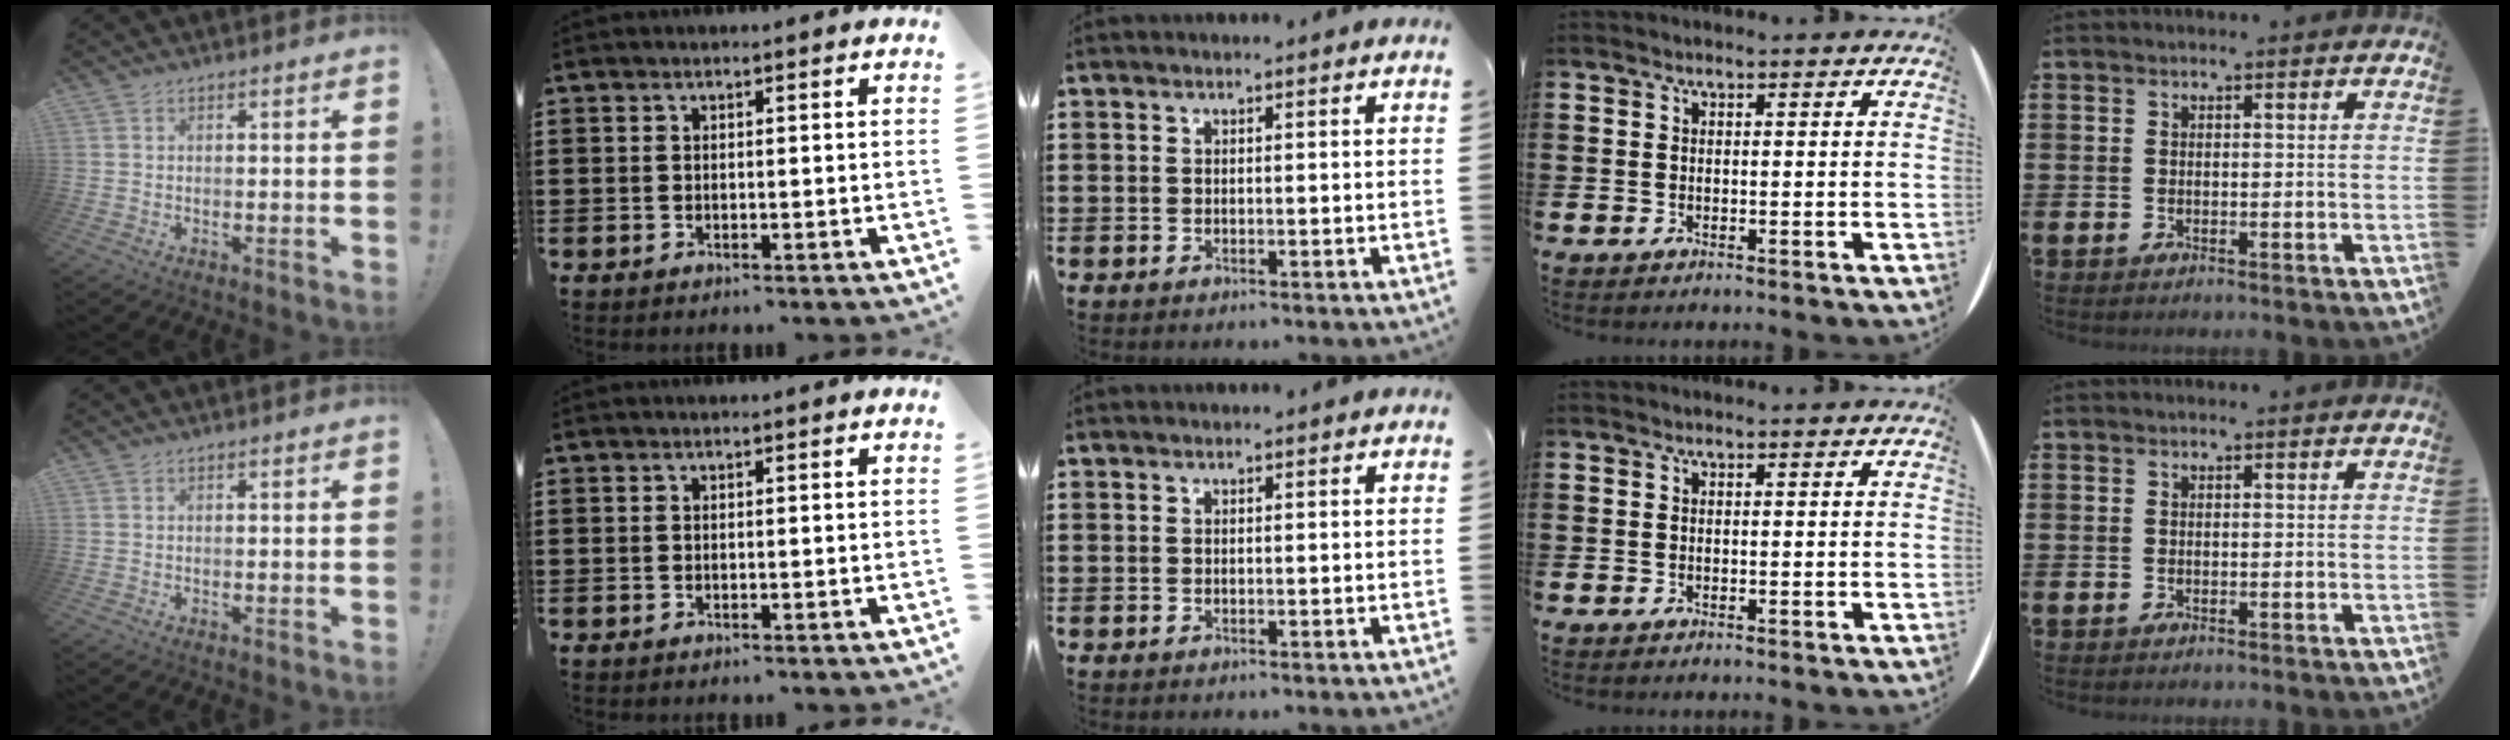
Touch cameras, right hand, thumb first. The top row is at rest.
{}